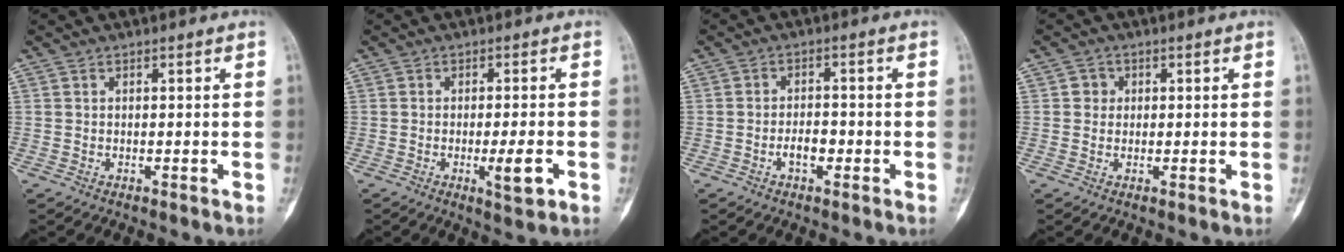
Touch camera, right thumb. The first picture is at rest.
{"total": 5.0, "force": [-1.5, 0.9, 4.6], "torque": [-0.074, -0.004, -0.018]}
{"total": 3.3, "force": [-1.3, 1.7, 2.5], "torque": [-0.039, 0.010, -0.022]}
{"total": 2.1, "force": [0.4, 2.0, 0.5], "torque": [0.004, 0.004, 0.001]}